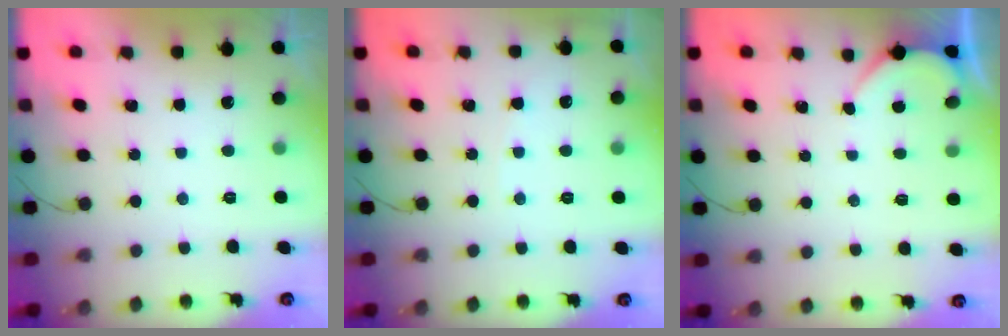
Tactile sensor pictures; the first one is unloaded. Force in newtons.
{"total": 2.5, "press": 2.5, "slide": 0.3}
{"total": 2.1, "press": 2.1, "slide": 0.3}